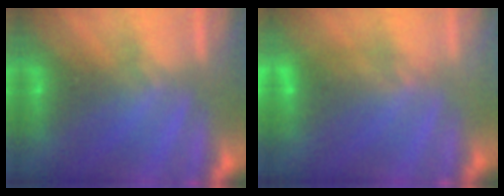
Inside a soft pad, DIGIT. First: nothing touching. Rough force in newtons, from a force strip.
{"total": 3.9}